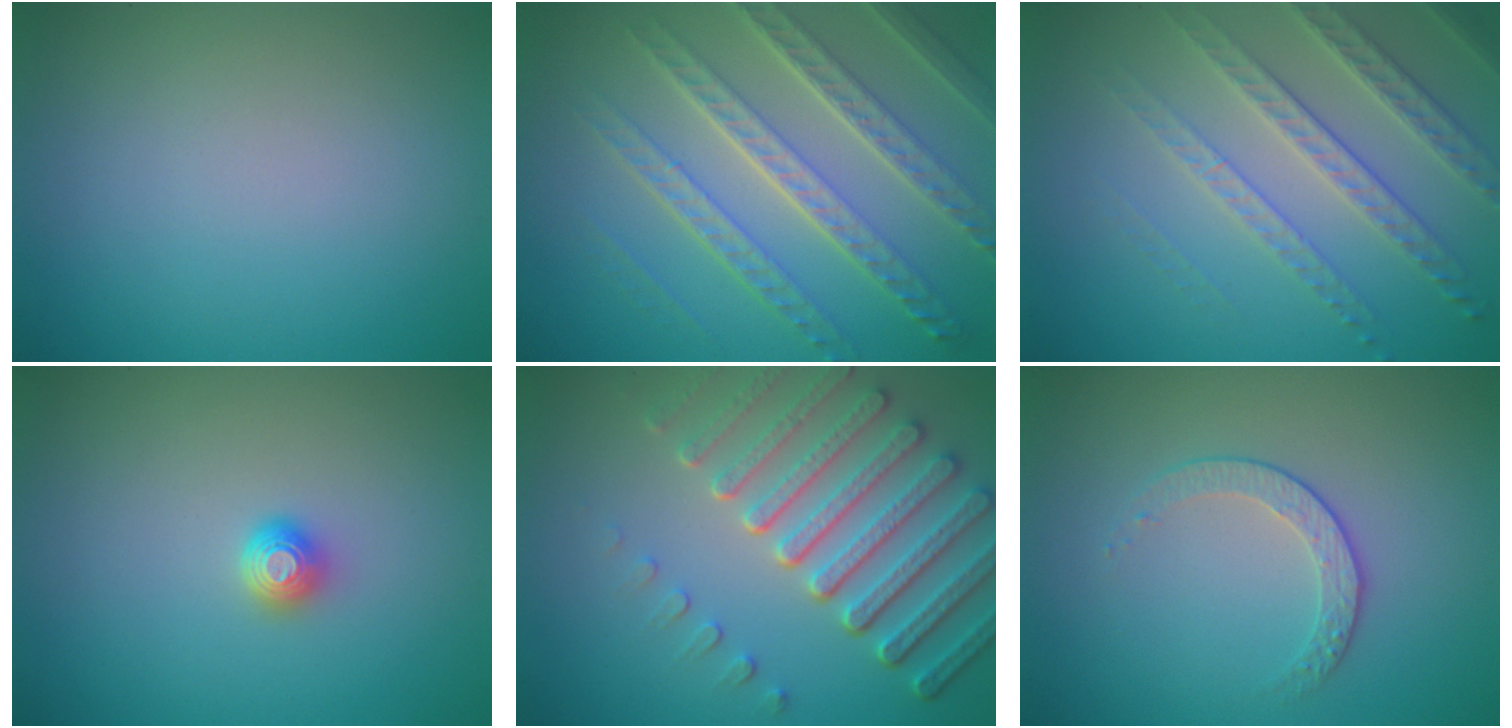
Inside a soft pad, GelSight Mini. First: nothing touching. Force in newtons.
{"total": 7.8, "press": 5.5, "slide": 5.5}
{"total": 4.4, "press": 3.9, "slide": 2.1}
{"total": 1.4, "press": 1.2, "slide": 0.7}
{"total": 7.4, "press": 5.6, "slide": 4.9}
{"total": 1.8, "press": 1.3, "slide": 1.3}